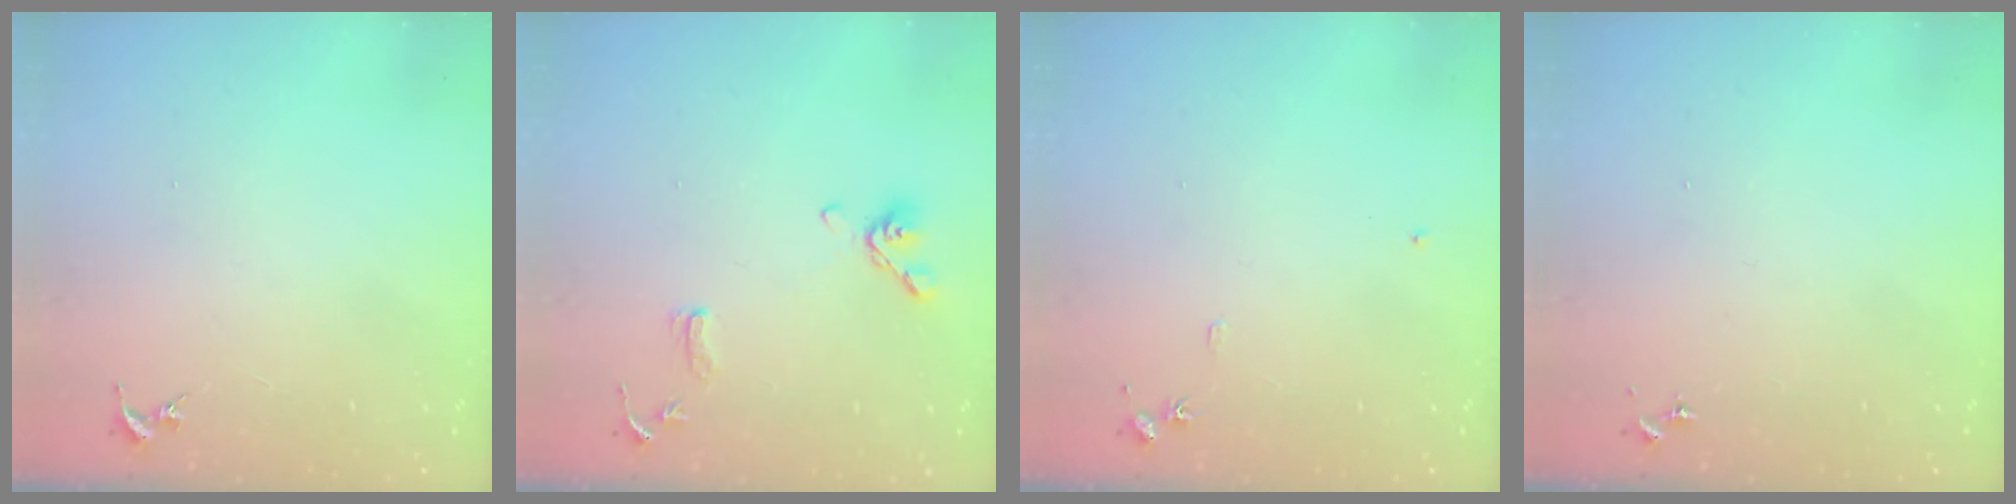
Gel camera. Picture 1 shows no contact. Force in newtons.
{"total": 11.8, "press": 11.7, "slide": 1.9}
{"total": 5.7, "press": 5.7, "slide": 0.7}
{"total": 0.0}